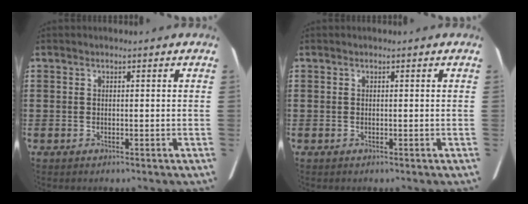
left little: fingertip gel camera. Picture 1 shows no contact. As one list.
[{"total": 0.0}]